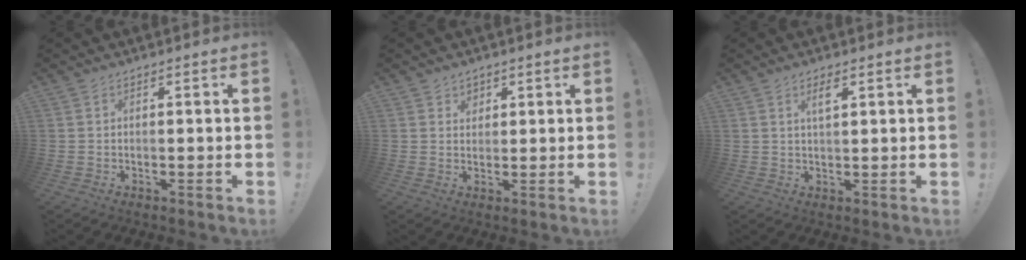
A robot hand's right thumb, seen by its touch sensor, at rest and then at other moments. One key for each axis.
{"total": 2.4, "fx": 1.5, "fy": 1.8, "fz": 0.4, "tx": -0.005, "ty": -0.008, "tz": 0.027}
{"total": 3.6, "fx": 1.9, "fy": 1.3, "fz": 2.8, "tx": -0.041, "ty": -0.007, "tz": 0.028}